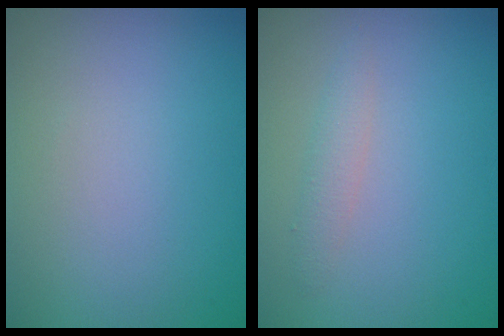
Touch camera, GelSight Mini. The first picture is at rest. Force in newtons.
{"total": 1.4, "press": 1.4, "slide": 0.1}